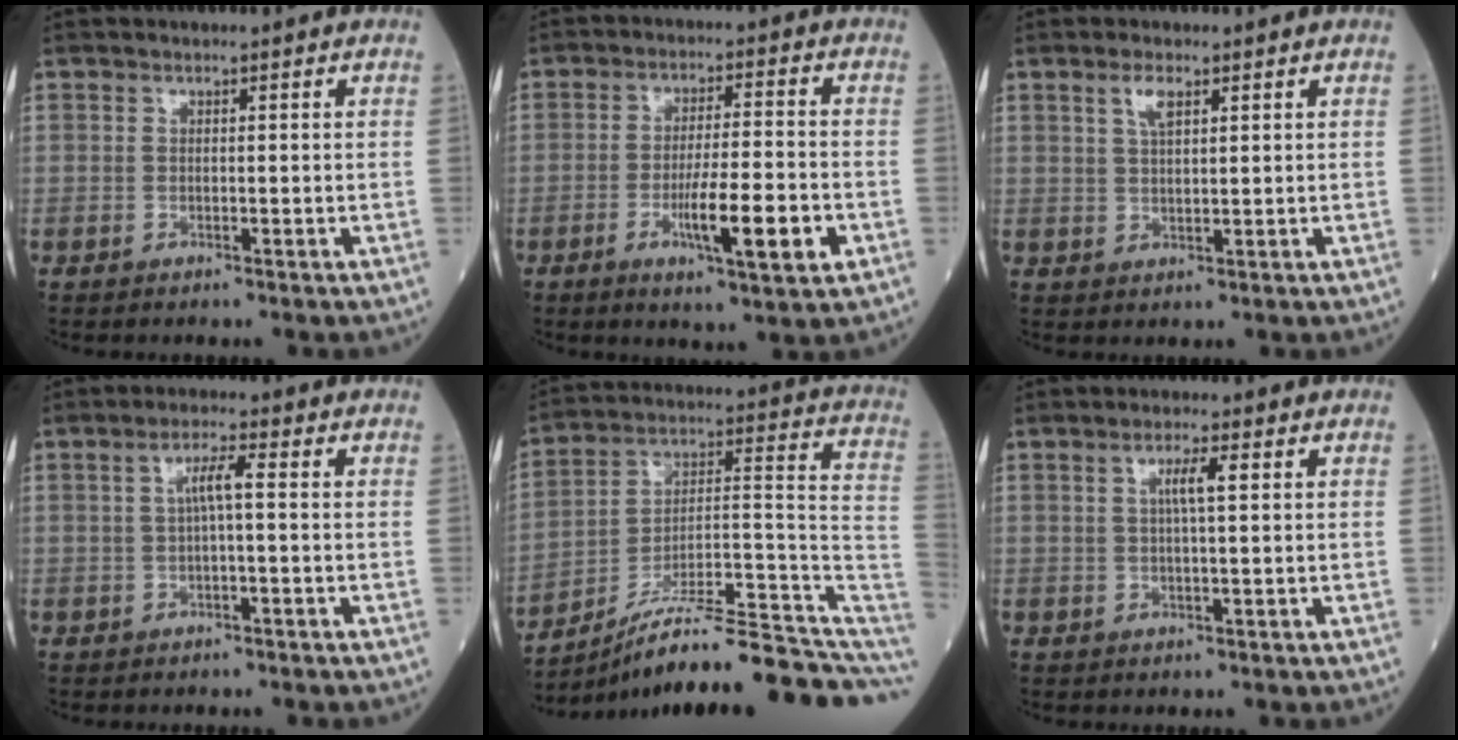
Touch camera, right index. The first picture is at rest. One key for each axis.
{"total": 10.0, "fx": -3.3, "fy": 0.8, "fz": 9.4, "tx": -0.156, "ty": -0.011, "tz": -0.054}
{"total": 3.0, "fx": 1.6, "fy": 0.8, "fz": 2.4, "tx": -0.051, "ty": 0.002, "tz": 0.033}
{"total": 3.3, "fx": 0.3, "fy": 0.2, "fz": 3.3, "tx": -0.063, "ty": 0.009, "tz": 0.006}
{"total": 21.0, "fx": -16.5, "fy": 2.4, "fz": 12.7, "tx": -0.120, "ty": 0.048, "tz": -0.253}
{"total": 3.2, "fx": 0.9, "fy": 0.1, "fz": 3.1, "tx": -0.058, "ty": 0.003, "tz": 0.015}